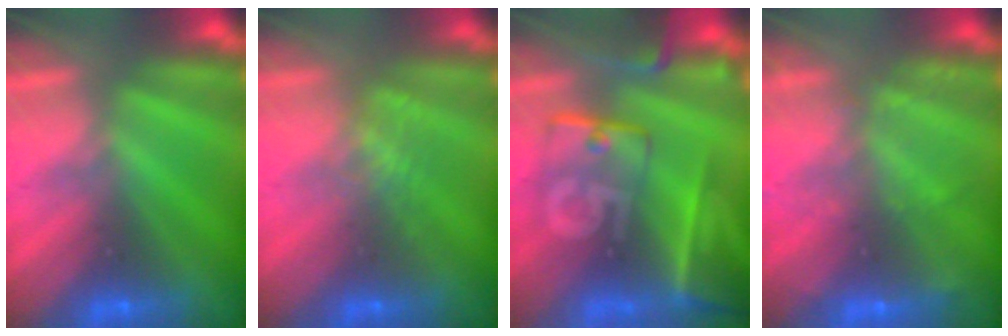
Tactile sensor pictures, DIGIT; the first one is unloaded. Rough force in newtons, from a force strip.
{"total": 2.0}
{"total": 8.6}
{"total": 2.3}